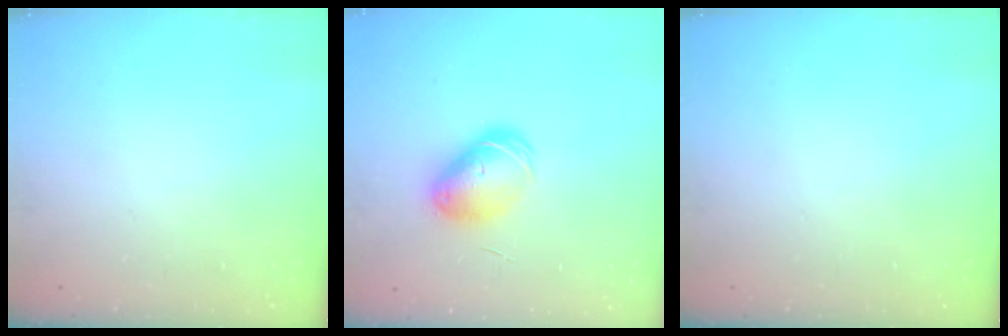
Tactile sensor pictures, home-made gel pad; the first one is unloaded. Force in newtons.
{"total": 9.3, "press": 9.2, "slide": 1.3}
{"total": 0.0}